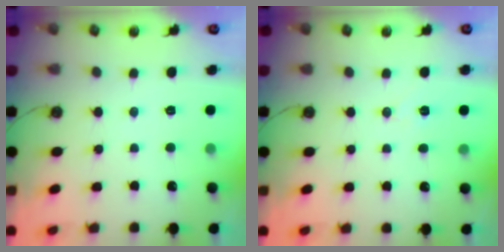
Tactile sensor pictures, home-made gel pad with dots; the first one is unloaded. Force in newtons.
{"total": 7.0, "press": 5.3, "slide": 4.5}